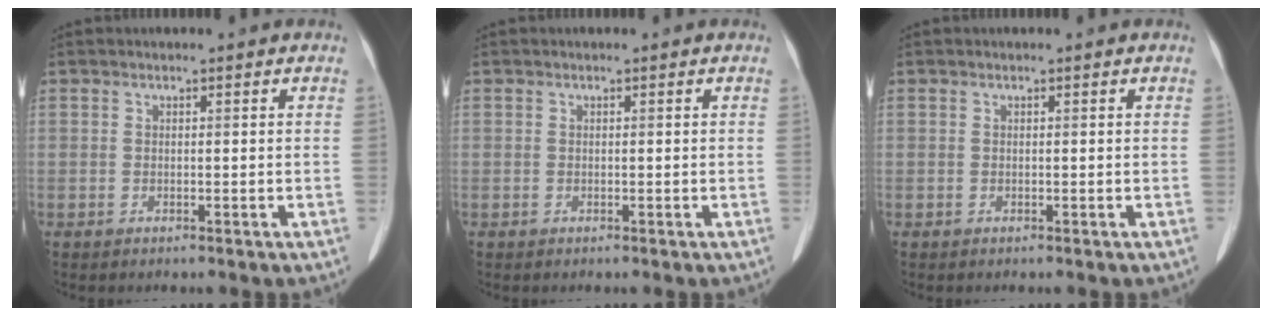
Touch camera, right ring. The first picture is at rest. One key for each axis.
{"total": 0.0}
{"total": 0.0}